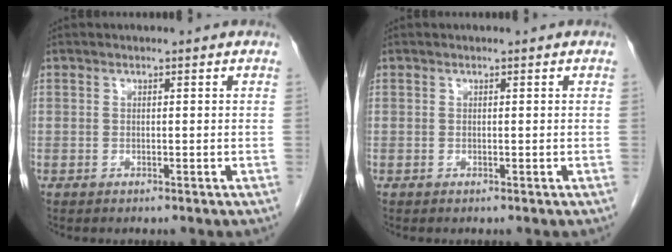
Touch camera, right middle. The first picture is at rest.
{"total": 0.0}